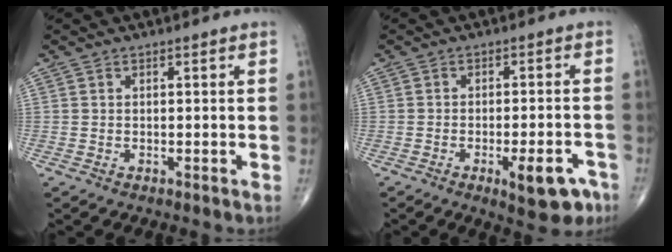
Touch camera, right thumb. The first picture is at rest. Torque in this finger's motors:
{"motor_torque": [0.72, 0.71, 0.04, -0.22, 0.17]}